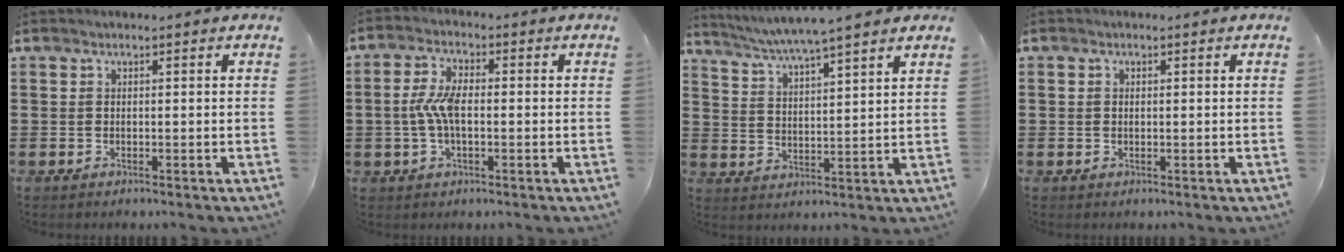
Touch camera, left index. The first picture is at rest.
{"total": 5.9, "force": [-0.4, 2.4, 5.3], "torque": [-0.125, -0.004, -0.015]}
{"total": 5.2, "force": [4.7, -0.9, 2.1], "torque": [-0.058, -0.028, 0.078]}
{"total": 0.7, "force": [0.1, 0.4, 0.5], "torque": [-0.011, 0.003, 0.001]}